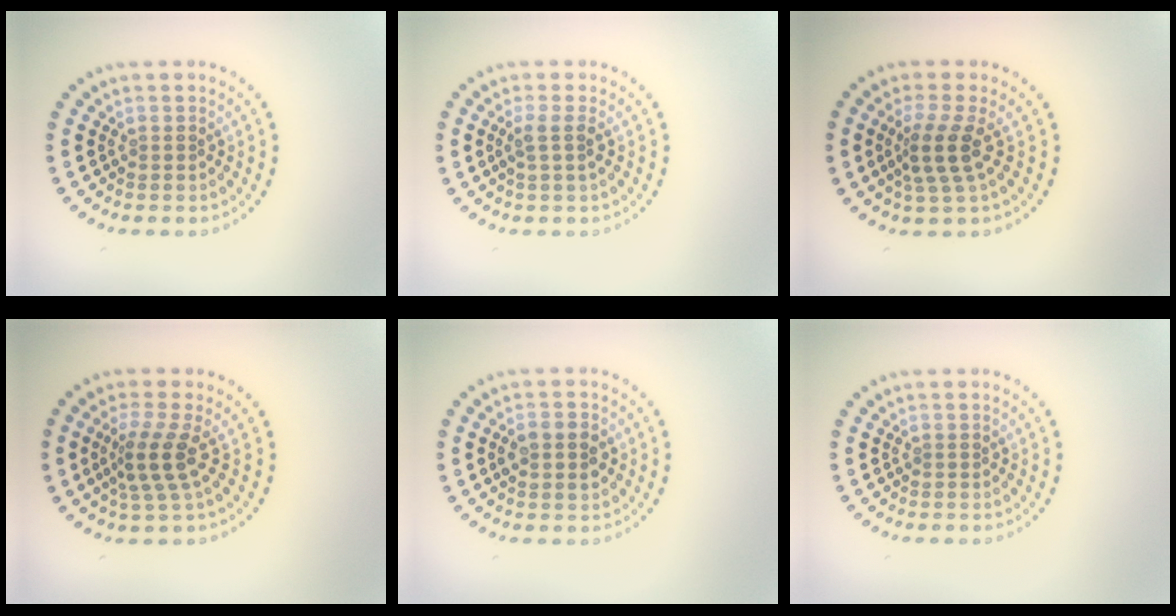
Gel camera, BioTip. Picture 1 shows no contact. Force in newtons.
{"total": 1.4, "press": 1.2, "slide": 0.8}
{"total": 3.1, "press": 2.3, "slide": 2.0}
{"total": 3.3, "press": 2.5, "slide": 2.1}
{"total": 2.7, "press": 2.7, "slide": 0.1}
{"total": 0.0}